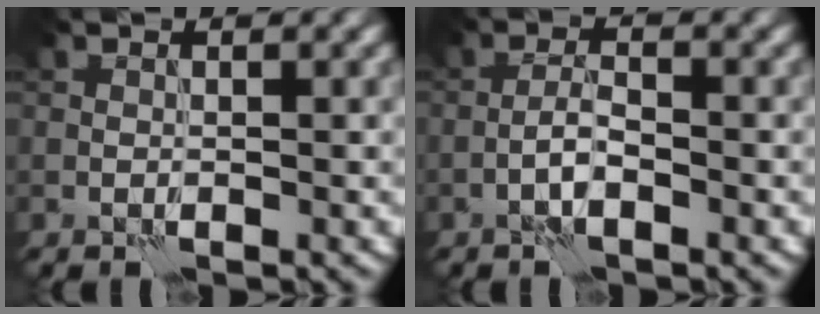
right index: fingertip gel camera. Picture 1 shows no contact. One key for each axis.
{"total": 1.6, "fx": -0.8, "fy": 0.4, "fz": 1.3, "tx": -0.029, "ty": 0.007, "tz": -0.021}